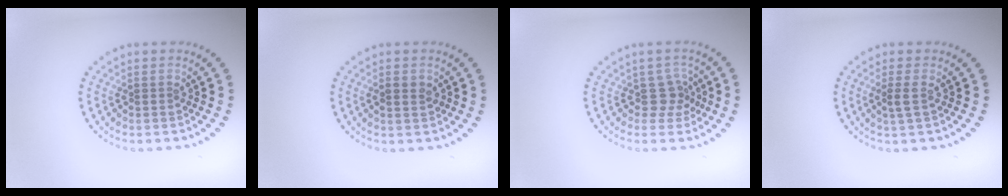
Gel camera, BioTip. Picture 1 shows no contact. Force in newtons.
{"total": 1.5, "press": 1.5, "slide": 0.2}
{"total": 2.0, "press": 1.5, "slide": 1.4}
{"total": 1.2, "press": 1.0, "slide": 0.5}